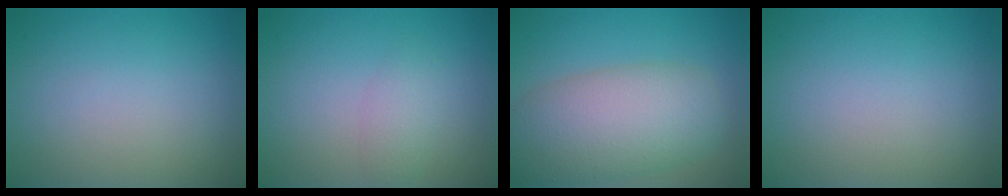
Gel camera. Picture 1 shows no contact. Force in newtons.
{"total": 1.6, "press": 1.6, "slide": 0.1}
{"total": 8.2, "press": 8.2, "slide": 0.5}
{"total": 0.0}